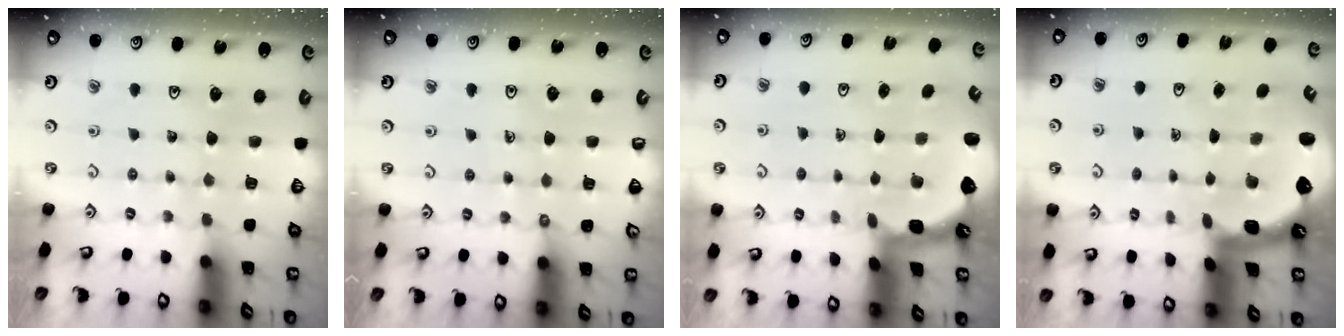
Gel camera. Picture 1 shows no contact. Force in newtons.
{"total": 4.5, "press": 4.4, "slide": 0.6}
{"total": 2.5, "press": 1.9, "slide": 1.6}
{"total": 3.4, "press": 2.4, "slide": 2.4}